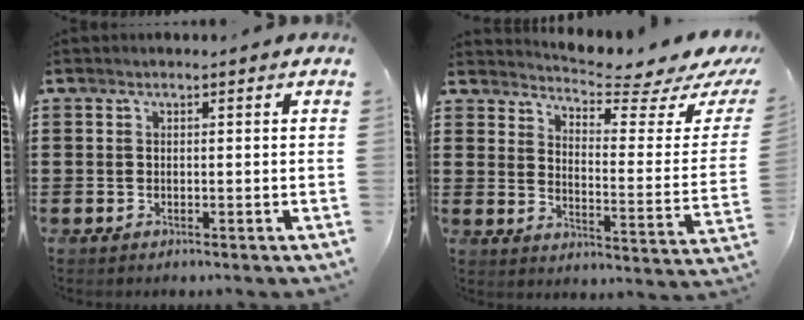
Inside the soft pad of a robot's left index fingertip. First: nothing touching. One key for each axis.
{"total": 4.6, "fx": 4.0, "fy": -0.2, "fz": 2.3, "tx": -0.045, "ty": -0.049, "tz": 0.059}